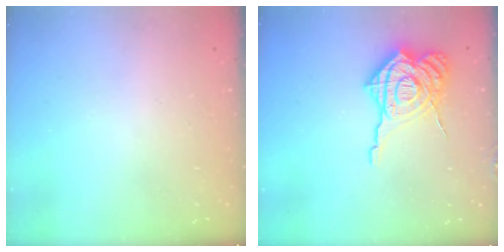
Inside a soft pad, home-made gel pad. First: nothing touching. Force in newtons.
{"total": 17.6, "press": 17.5, "slide": 2.0}